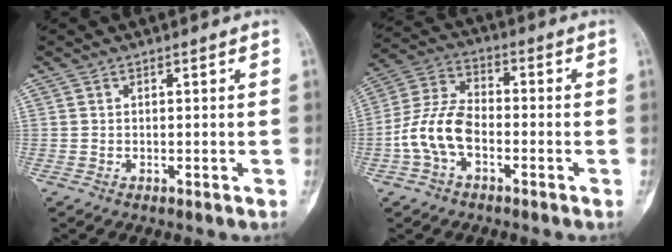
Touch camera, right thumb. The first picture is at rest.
{"total": 10.3, "force": [-3.2, 6.2, 7.7], "torque": [-0.157, 0.035, -0.069]}